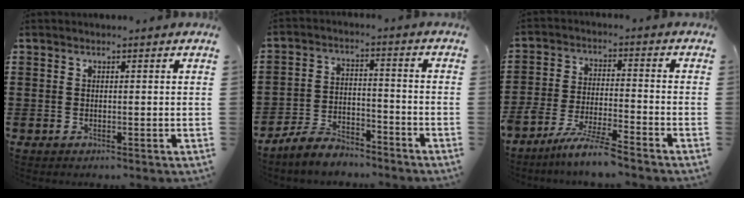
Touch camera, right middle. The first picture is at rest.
{"total": 5.5, "force": [-5.2, 1.3, 1.5], "torque": [-0.039, 0.005, -0.104]}
{"total": 7.2, "force": [-6.6, -0.3, 2.7], "torque": [-0.064, -0.010, -0.132]}